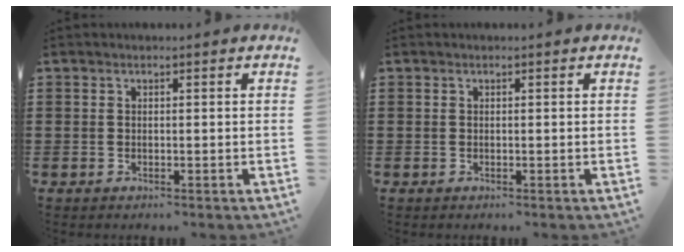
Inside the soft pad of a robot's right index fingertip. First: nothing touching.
{"total": 0.0}